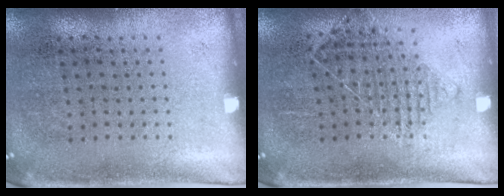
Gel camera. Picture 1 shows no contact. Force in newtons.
{"total": 0.9, "press": 0.9, "slide": 0.2}